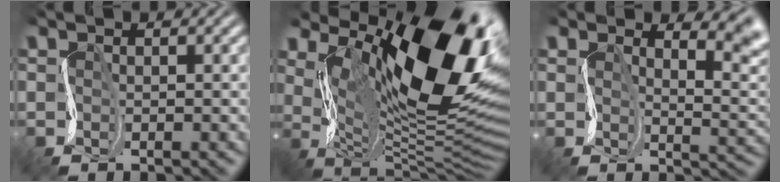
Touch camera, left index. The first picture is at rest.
{"total": 16.3, "force": [7.0, 7.3, 12.8], "torque": [-0.191, 0.005, 0.117]}
{"total": 5.4, "force": [3.6, 2.4, 3.1], "torque": [-0.025, 0.006, 0.056]}